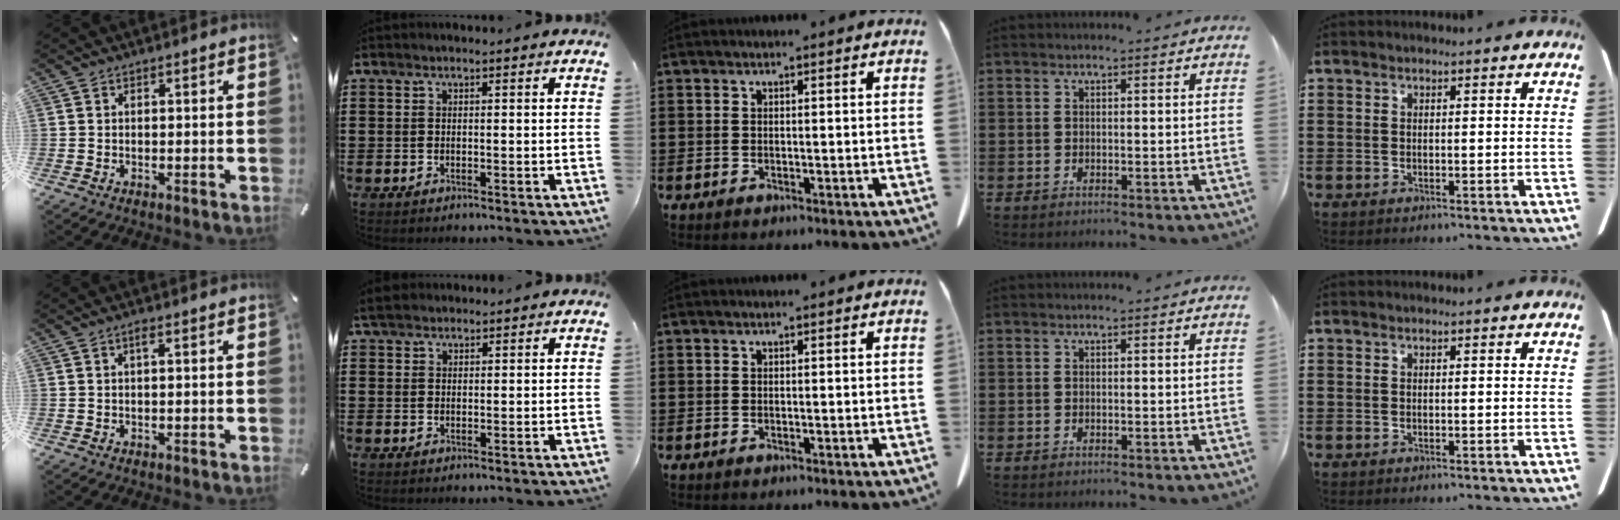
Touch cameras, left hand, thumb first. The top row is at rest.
{"thumb": {"total": 1.5, "force": [0.3, 0.2, 1.5], "torque": [-0.030, 0.002, 0.004]}, "index": {"total": 2.3, "force": [2.0, 1.0, 0.7], "torque": [-0.021, 0.007, 0.039]}}